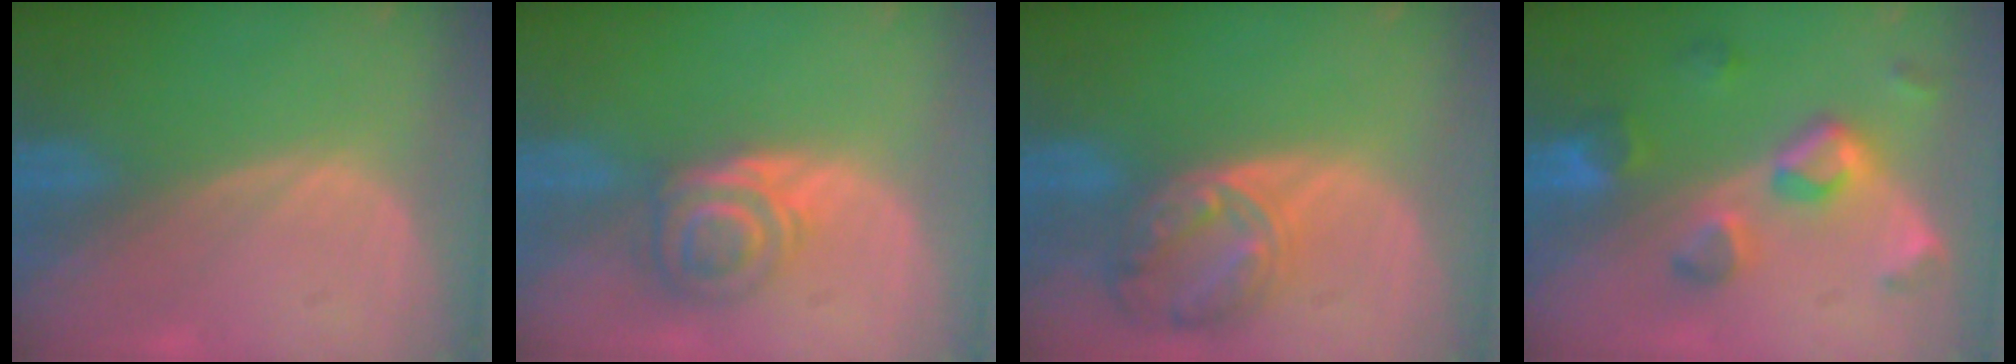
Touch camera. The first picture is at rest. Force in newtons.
{"total": 5.8, "press": 5.4, "slide": 2.1}
{"total": 8.2, "press": 7.1, "slide": 4.1}
{"total": 7.8, "press": 7.1, "slide": 3.1}